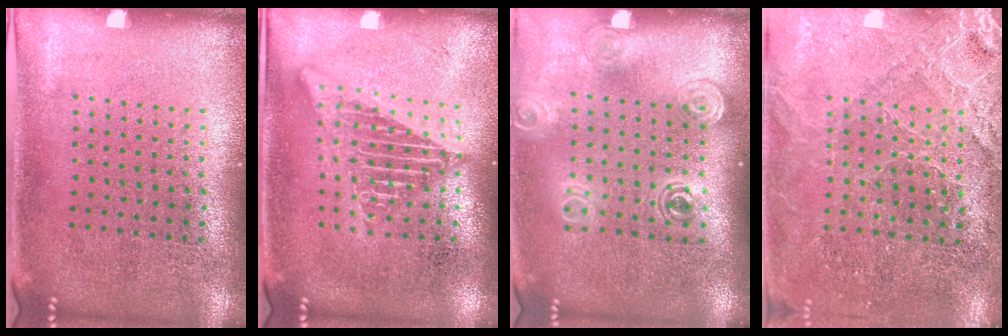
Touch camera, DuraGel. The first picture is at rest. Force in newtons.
{"total": 2.4, "press": 2.4, "slide": 0.2}
{"total": 1.5, "press": 1.3, "slide": 0.9}
{"total": 3.0, "press": 2.9, "slide": 0.4}